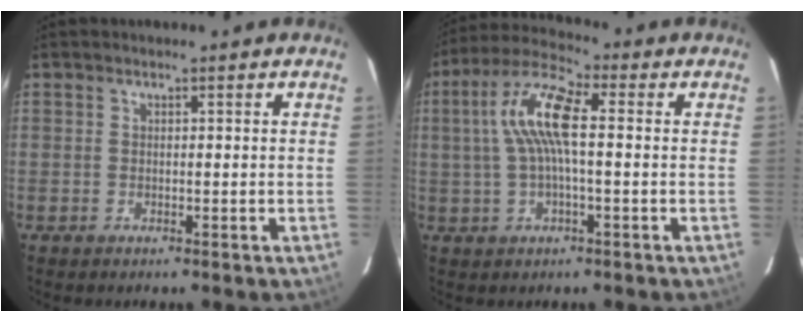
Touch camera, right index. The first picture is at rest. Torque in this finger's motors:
{"motor_torque": [1.17, -0.23, 0.88, 0.21]}